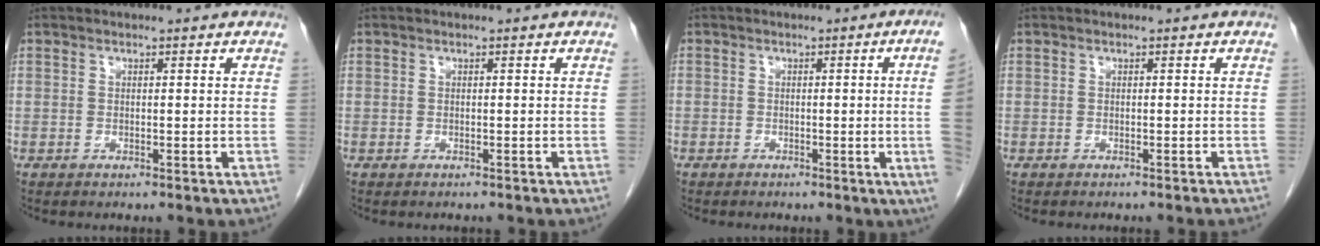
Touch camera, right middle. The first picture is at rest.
{"total": 0.0}
{"total": 5.6, "force": [-0.6, -1.8, 5.3], "torque": [-0.044, -0.007, -0.009]}
{"total": 1.6, "force": [-1.5, -0.1, 0.7], "torque": [-0.008, 0.003, -0.018]}